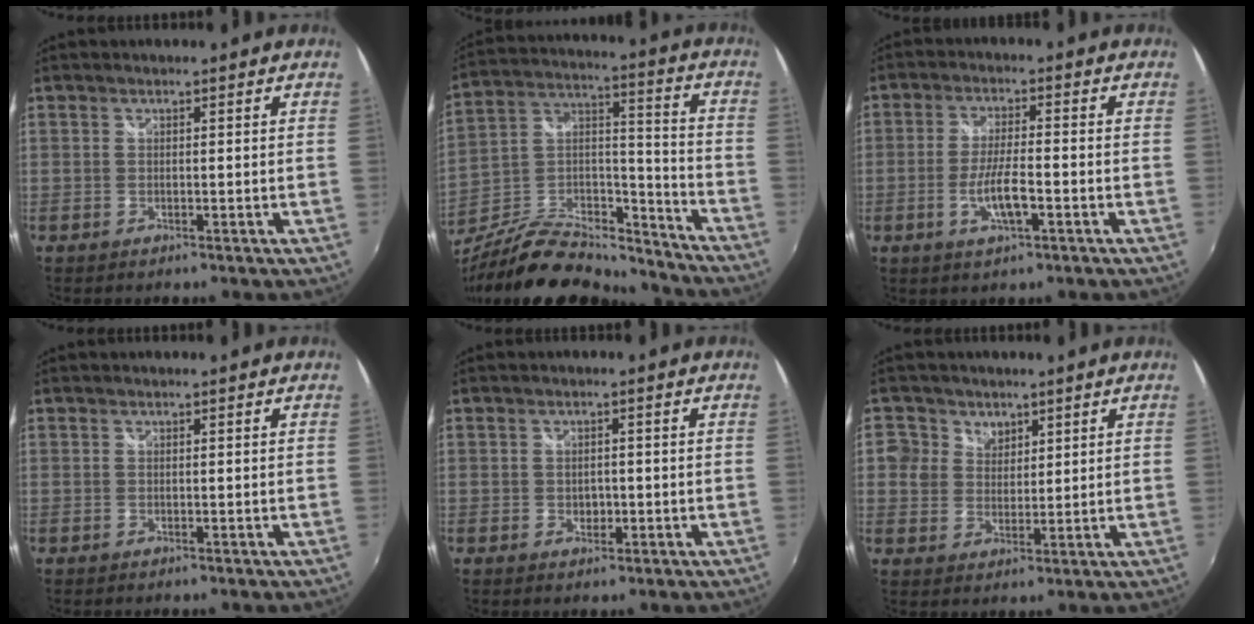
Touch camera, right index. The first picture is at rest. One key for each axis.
{"total": 22.6, "fx": -18.2, "fy": 8.0, "fz": 10.8, "tx": -0.204, "ty": 0.025, "tz": -0.290}
{"total": 6.9, "fx": -2.5, "fy": 1.5, "fz": 6.2, "tx": -0.124, "ty": -0.007, "tz": -0.045}
{"total": 0.0}
{"total": 2.5, "fx": -0.5, "fy": 1.9, "fz": 1.5, "tx": -0.023, "ty": 0.000, "tz": -0.008}
{"total": 5.5, "fx": 2.3, "fy": 4.9, "fz": 0.8, "tx": 0.001, "ty": 0.015, "tz": 0.041}